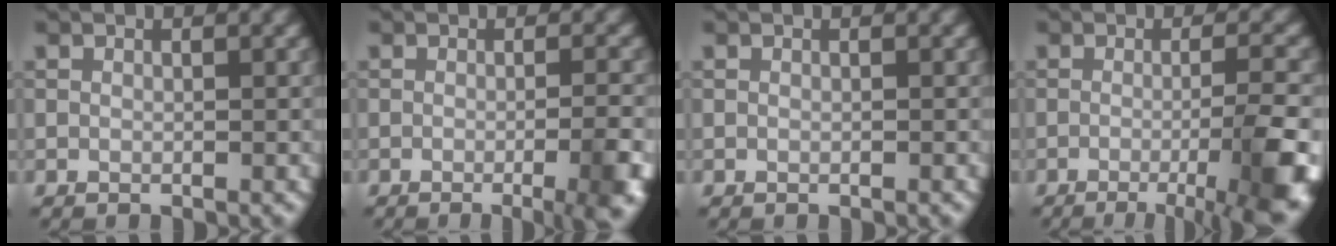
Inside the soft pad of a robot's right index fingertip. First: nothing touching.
{"total": 6.4, "force": [-2.3, 2.2, 5.6], "torque": [-0.044, 0.003, -0.027]}
{"total": 0.0}
{"total": 8.6, "force": [-3.3, 2.0, 7.7], "torque": [-0.097, 0.000, -0.047]}